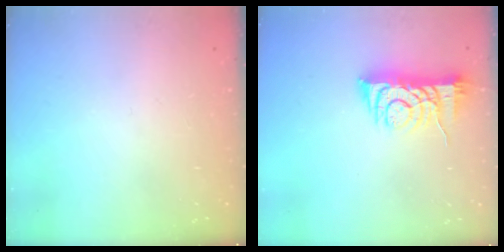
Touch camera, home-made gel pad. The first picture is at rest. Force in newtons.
{"total": 7.1, "press": 7.0, "slide": 0.9}